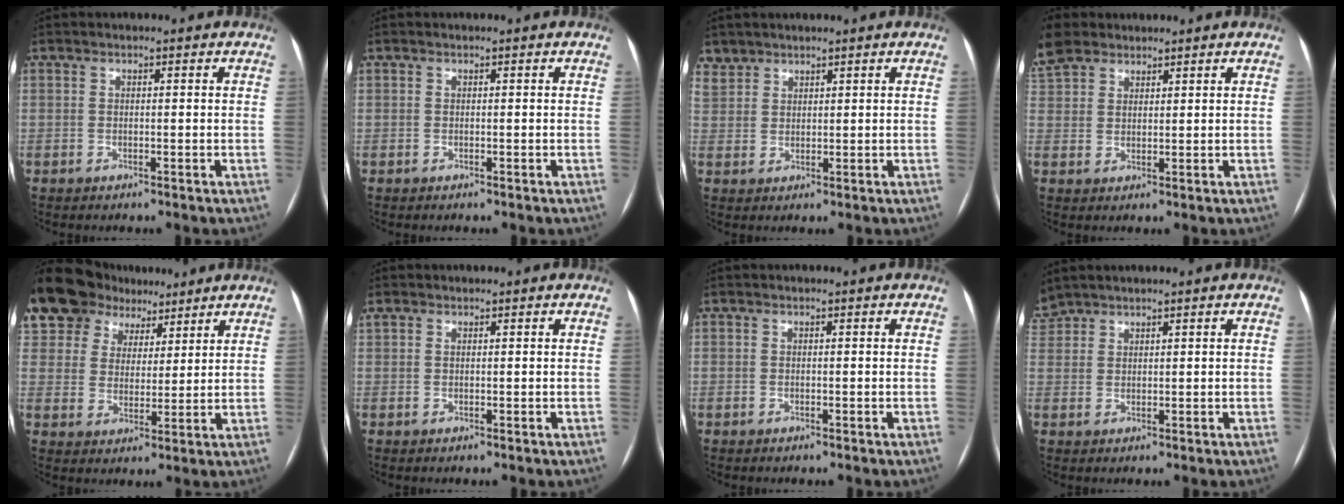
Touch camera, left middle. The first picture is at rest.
{"total": 0.0}
{"total": 3.5, "force": [2.8, 2.1, -0.3], "torque": [0.015, 0.006, 0.055]}
{"total": 6.3, "force": [5.3, 2.9, 1.8], "torque": [-0.078, 0.018, 0.119]}
{"total": 15.3, "force": [11.4, 9.2, 4.4], "torque": [-0.133, 0.039, 0.214]}
{"total": 1.6, "force": [-0.3, -1.3, -0.8], "torque": [-0.003, 0.004, 0.005]}
{"total": 0.0}
{"total": 3.2, "force": [3.0, 1.0, 0.1], "torque": [-0.011, 0.016, 0.063]}